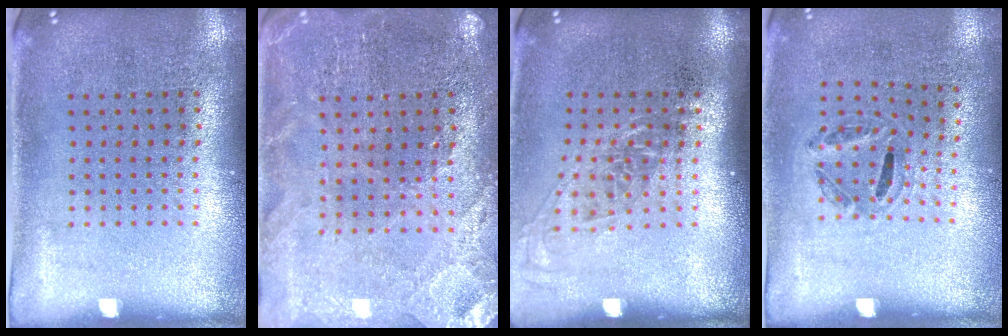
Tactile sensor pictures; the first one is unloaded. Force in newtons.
{"total": 0.9, "press": 0.8, "slide": 0.2}
{"total": 1.3, "press": 1.0, "slide": 0.8}
{"total": 1.1, "press": 0.6, "slide": 0.9}